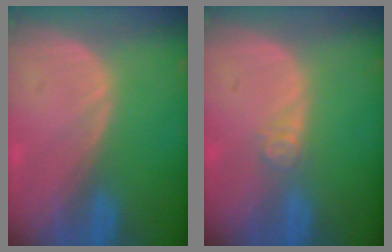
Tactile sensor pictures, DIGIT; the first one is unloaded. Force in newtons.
{"total": 2.4, "press": 2.0, "slide": 1.3}